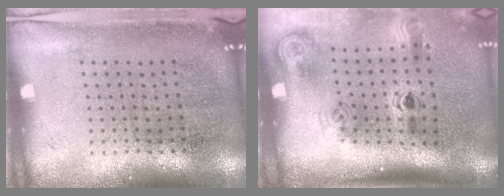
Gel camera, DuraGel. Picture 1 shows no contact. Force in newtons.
{"total": 2.0, "press": 1.3, "slide": 1.5}